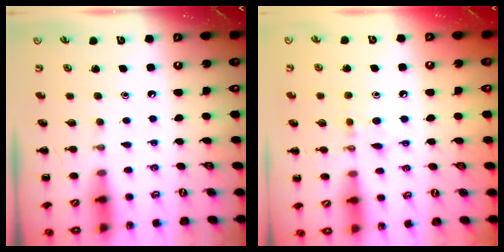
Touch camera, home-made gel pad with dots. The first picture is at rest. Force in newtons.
{"total": 7.4, "press": 7.2, "slide": 1.8}